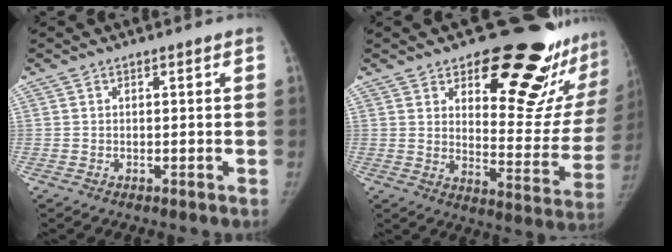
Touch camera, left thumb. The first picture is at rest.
{"total": 24.9, "force": [16.7, 9.6, 15.7], "torque": [-0.157, -0.120, 0.223]}